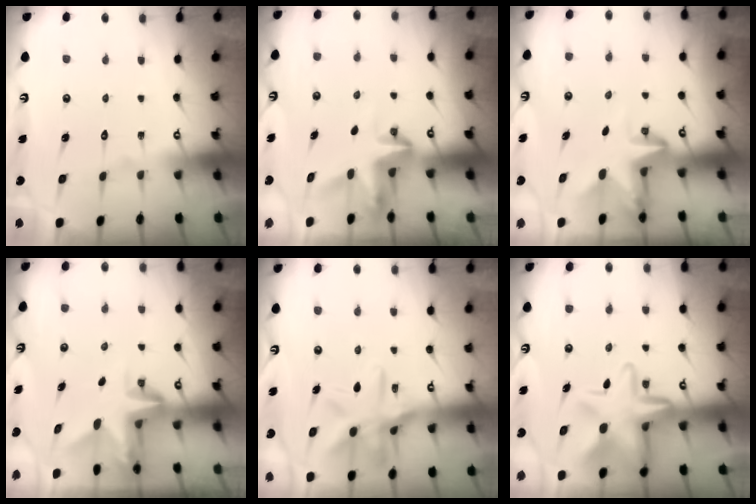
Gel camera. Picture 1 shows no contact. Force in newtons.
{"total": 3.8, "press": 3.8, "slide": 0.3}
{"total": 3.5, "press": 3.5, "slide": 0.1}
{"total": 3.1, "press": 3.0, "slide": 0.4}
{"total": 13.5, "press": 13.4, "slide": 1.1}
{"total": 13.9, "press": 13.7, "slide": 2.3}